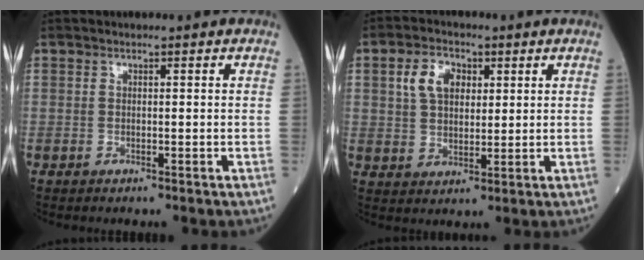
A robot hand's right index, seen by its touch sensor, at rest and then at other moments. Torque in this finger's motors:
{"motor_torque": [0.13, 0.08, 0.12, 0.08]}